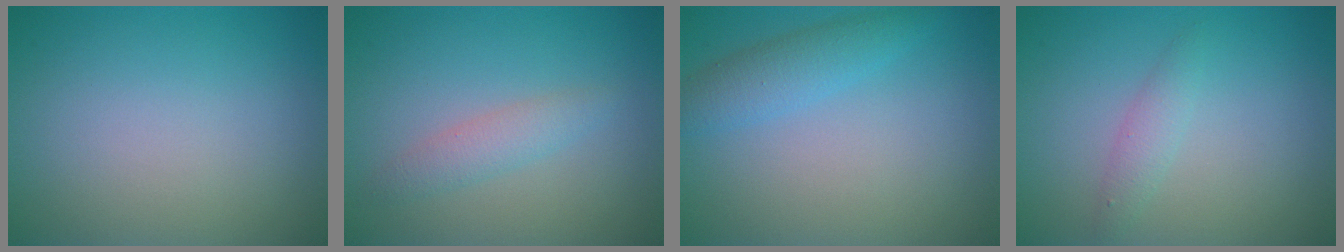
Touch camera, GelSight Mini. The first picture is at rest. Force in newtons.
{"total": 1.8, "press": 1.8, "slide": 0.0}
{"total": 2.7, "press": 2.7, "slide": 0.0}
{"total": 1.4, "press": 1.4, "slide": 0.0}